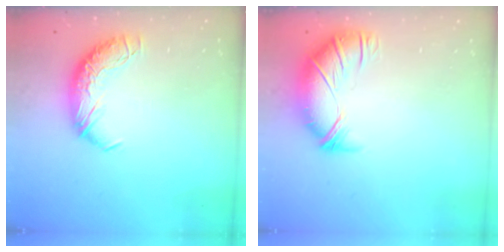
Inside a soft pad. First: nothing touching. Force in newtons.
{"total": 3.0, "press": 1.9, "slide": 2.3}